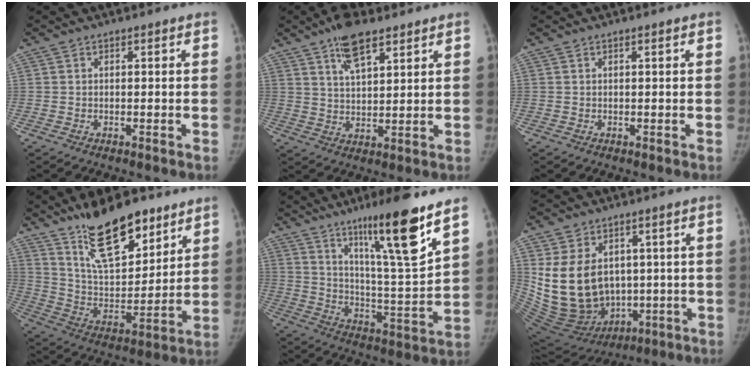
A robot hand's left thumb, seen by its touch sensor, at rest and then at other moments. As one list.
[{"total": 8.6, "force": [5.5, 3.3, 5.7], "torque": [-0.081, -0.024, 0.096]}, {"total": 0.0}, {"total": 18.4, "force": [12.8, 7.2, 11.2], "torque": [-0.137, -0.080, 0.229]}, {"total": 18.8, "force": [11.6, 1.5, 14.7], "torque": [-0.214, -0.072, 0.192]}, {"total": 18.9, "force": [1.6, 14.3, 12.2], "torque": [-0.209, -0.010, 0.073]}]